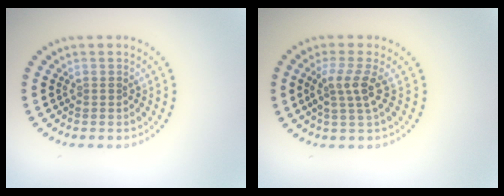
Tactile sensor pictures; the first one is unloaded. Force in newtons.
{"total": 2.7, "press": 2.0, "slide": 1.8}